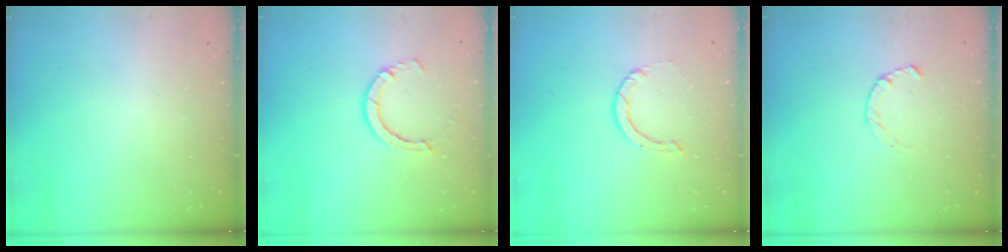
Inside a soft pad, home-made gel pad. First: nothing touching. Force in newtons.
{"total": 5.8, "press": 5.8, "slide": 0.6}
{"total": 0.9, "press": 0.9, "slide": 0.1}
{"total": 2.2, "press": 2.2, "slide": 0.4}